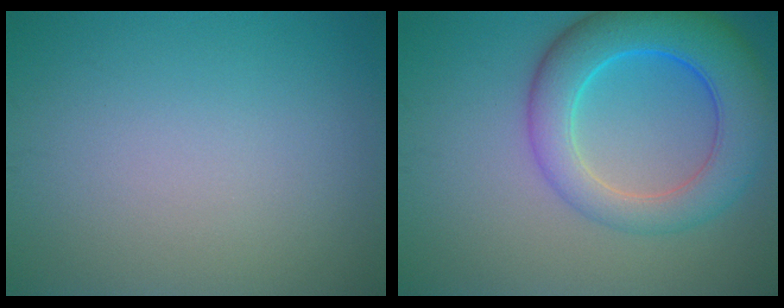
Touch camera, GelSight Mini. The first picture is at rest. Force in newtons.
{"total": 8.1, "press": 8.1, "slide": 0.5}